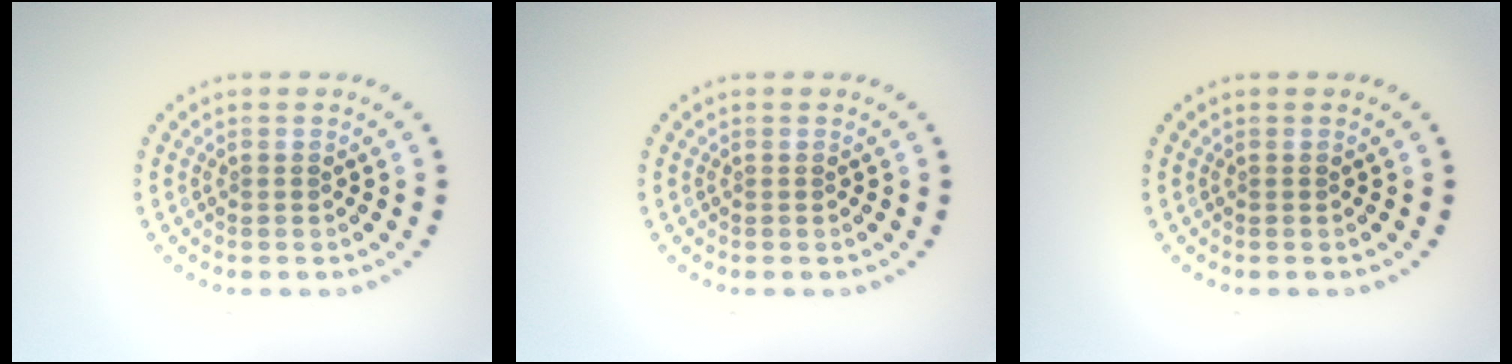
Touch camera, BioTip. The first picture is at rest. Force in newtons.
{"total": 0.0}
{"total": 0.0}